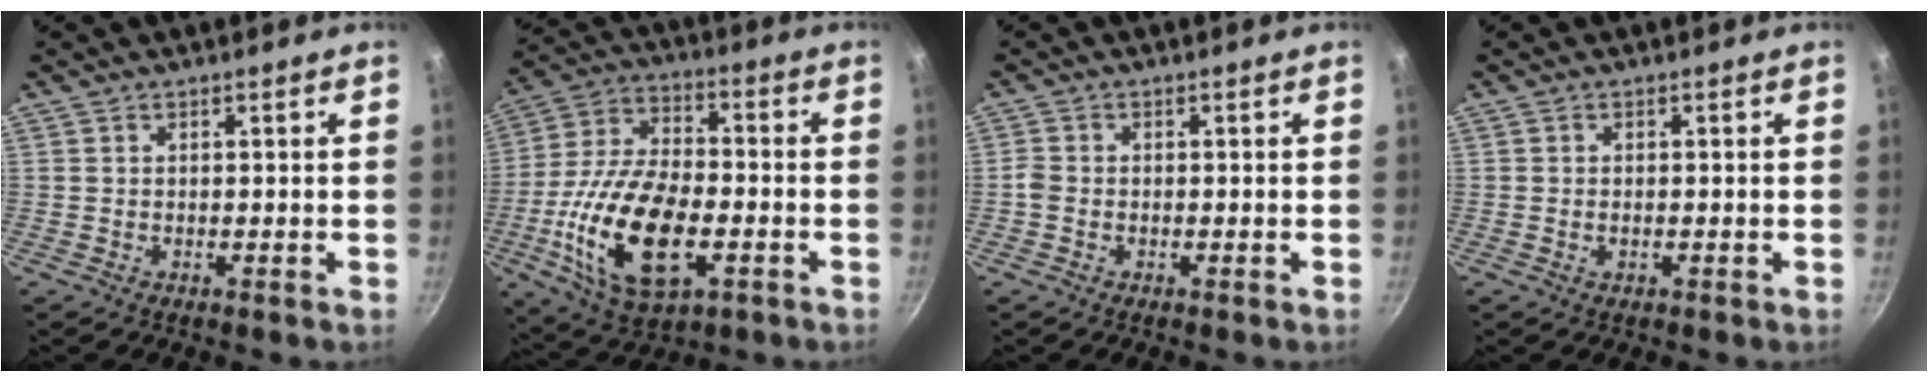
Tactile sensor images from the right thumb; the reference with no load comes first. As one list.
[{"total": 21.0, "force": [-5.6, 10.8, 17.2], "torque": [-0.328, 0.018, -0.101]}, {"total": 1.7, "force": [-0.6, 1.3, 0.9], "torque": [-0.021, 0.006, -0.017]}, {"total": 1.0, "force": [-0.3, 0.6, 0.7], "torque": [-0.013, 0.002, -0.005]}]